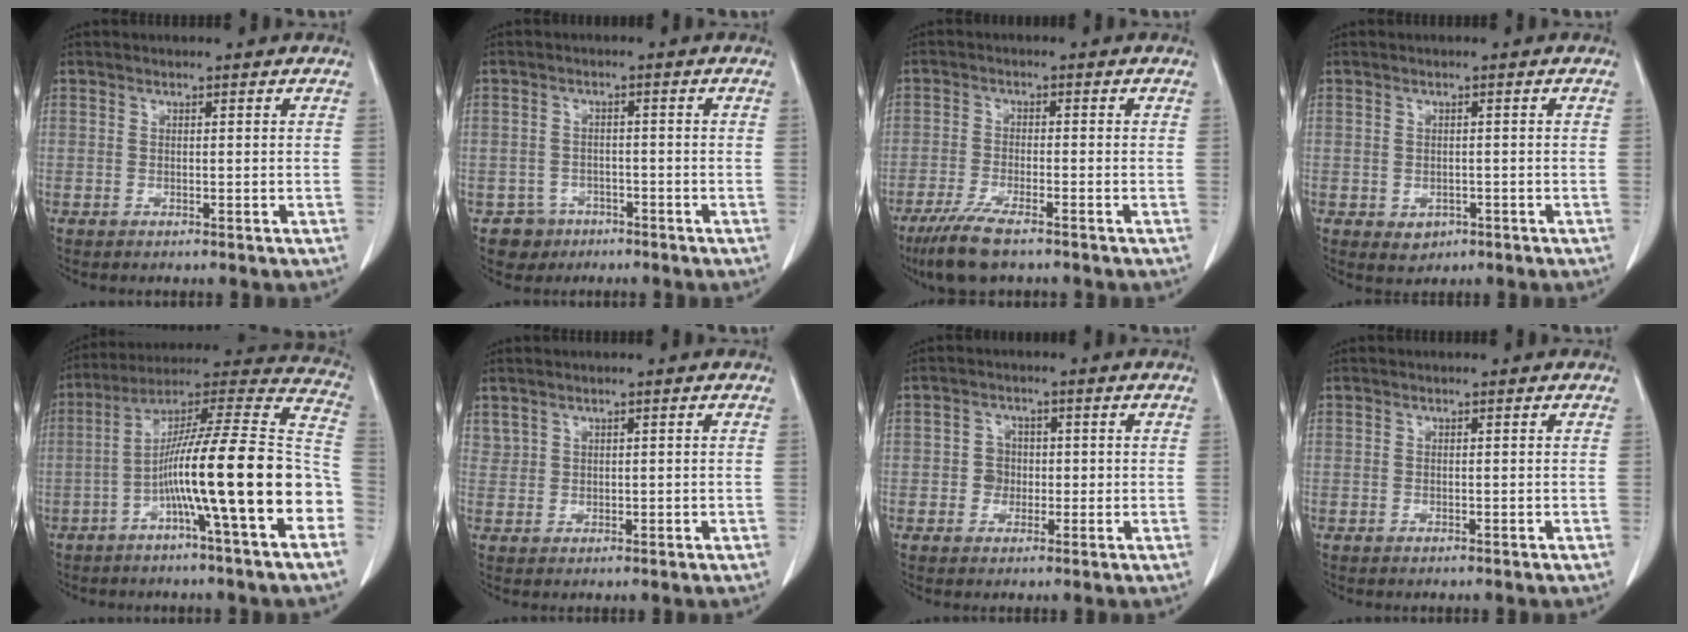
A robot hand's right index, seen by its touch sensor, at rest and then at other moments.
{"total": 4.0, "force": [-2.2, 3.2, -0.3], "torque": [0.010, 0.014, -0.034]}
{"total": 7.4, "force": [-5.3, 1.1, 5.0], "torque": [-0.093, -0.019, -0.090]}
{"total": 2.2, "force": [-0.9, 1.8, 0.9], "torque": [-0.010, 0.001, -0.001]}
{"total": 21.2, "force": [-6.4, 0.2, 20.2], "torque": [-0.282, 0.020, -0.109]}
{"total": 1.3, "force": [0.9, 0.9, 0.2], "torque": [0.002, 0.004, 0.020]}
{"total": 2.8, "force": [-0.3, 2.6, 0.9], "torque": [-0.009, 0.009, -0.004]}
{"total": 0.0}